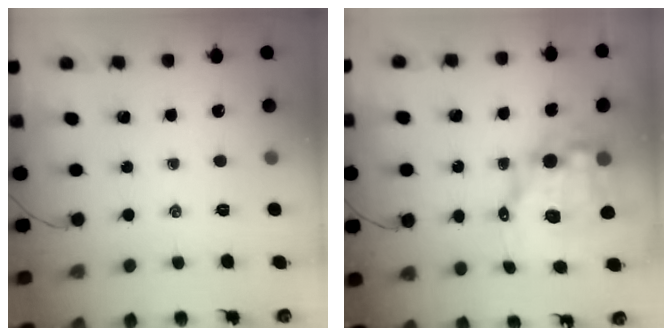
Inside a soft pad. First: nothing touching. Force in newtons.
{"total": 11.7, "press": 11.2, "slide": 3.1}